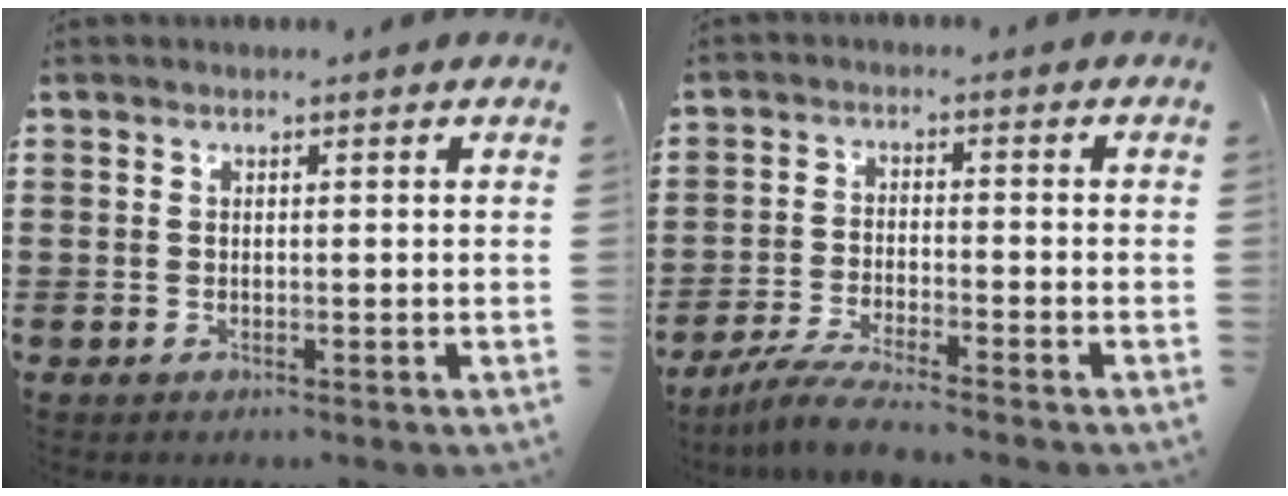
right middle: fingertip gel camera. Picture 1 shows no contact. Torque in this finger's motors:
{"motor_torque": [1.23, -0.91, 0.09, 0.02]}